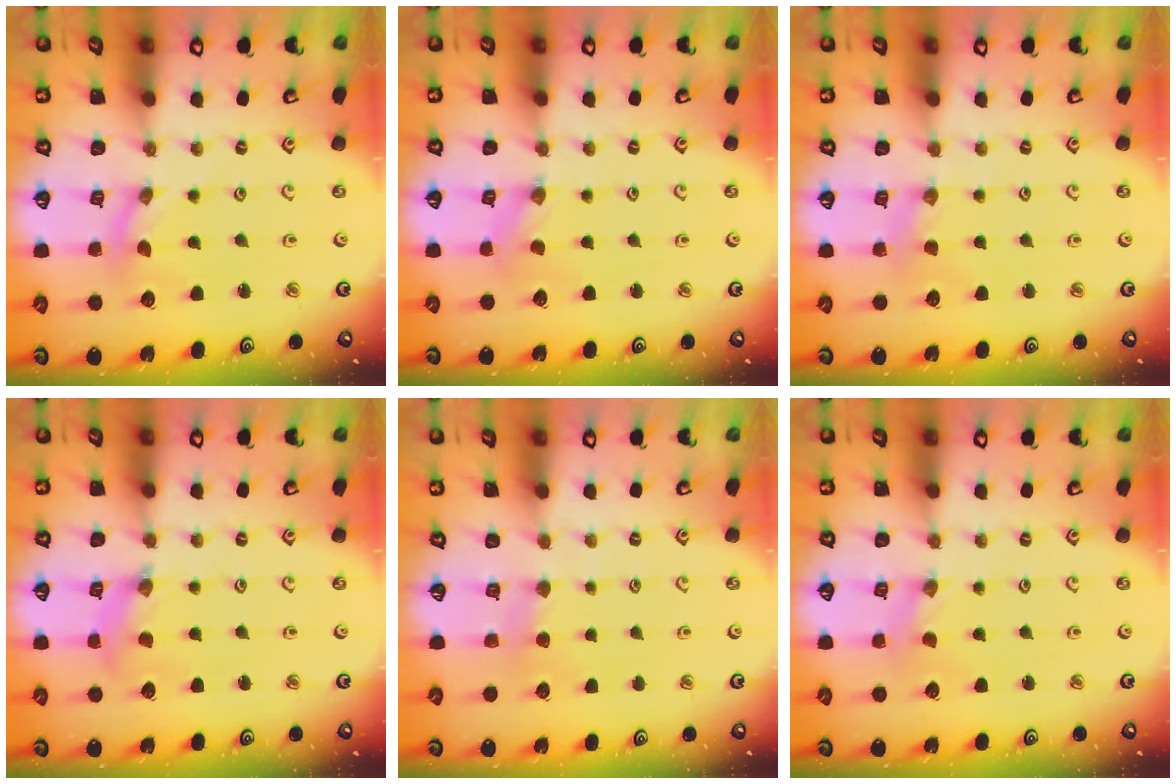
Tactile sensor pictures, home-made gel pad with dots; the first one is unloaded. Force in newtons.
{"total": 0.0}
{"total": 2.8, "press": 2.7, "slide": 0.5}
{"total": 2.4, "press": 2.3, "slide": 0.4}
{"total": 2.4, "press": 2.3, "slide": 0.5}
{"total": 0.0}